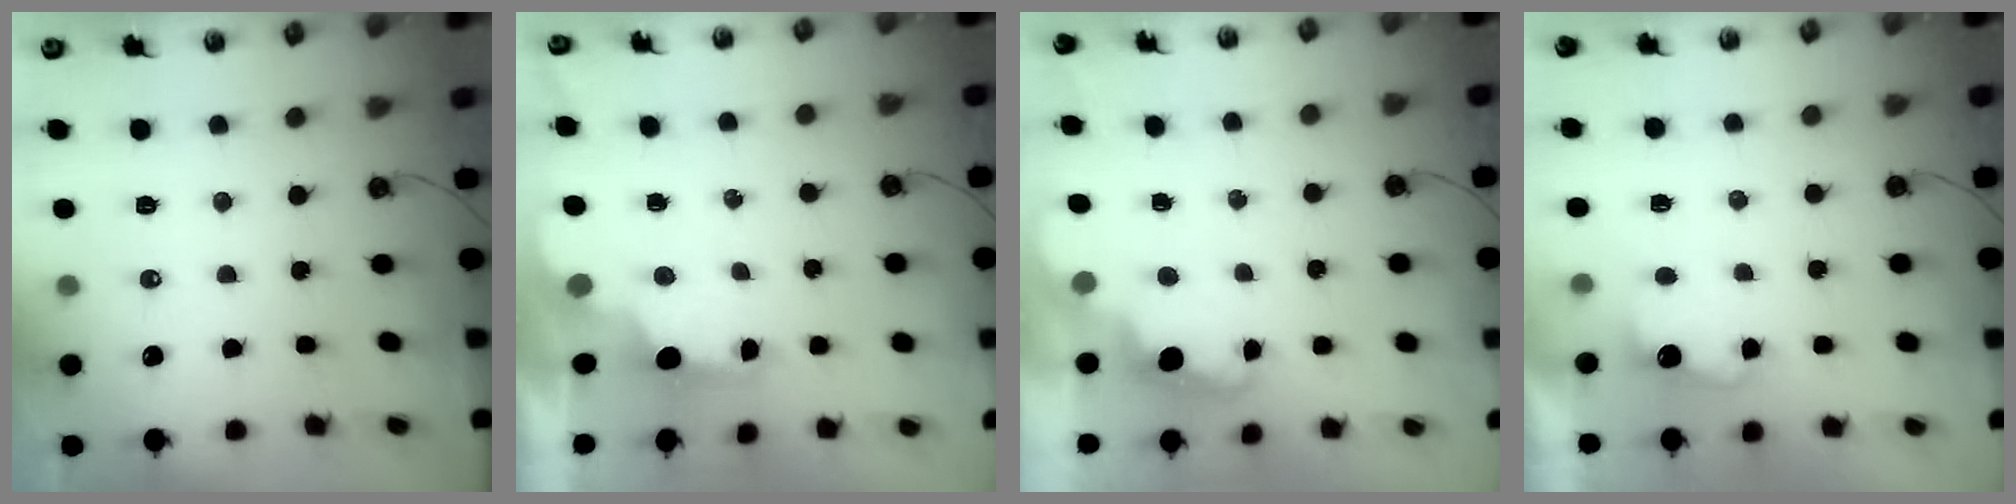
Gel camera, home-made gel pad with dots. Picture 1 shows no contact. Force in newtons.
{"total": 2.4, "press": 2.3, "slide": 0.7}
{"total": 2.4, "press": 2.4, "slide": 0.5}
{"total": 3.7, "press": 3.5, "slide": 1.0}